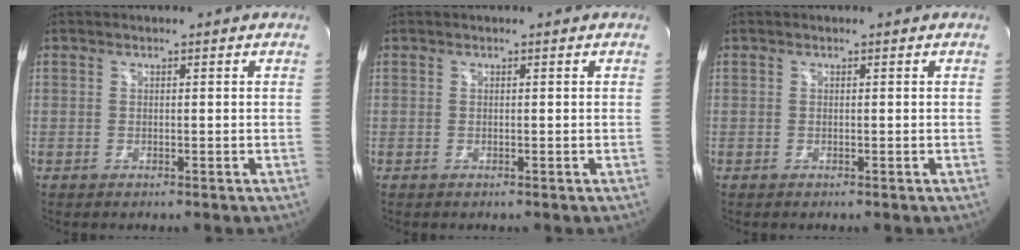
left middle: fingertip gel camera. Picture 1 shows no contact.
{"total": 0.0}
{"total": 0.0}